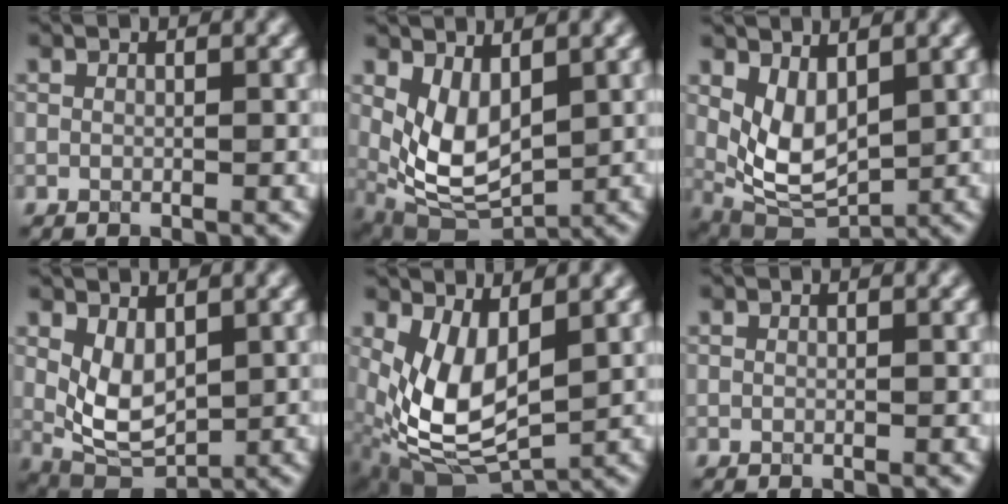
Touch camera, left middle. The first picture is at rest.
{"total": 5.4, "force": [1.2, 3.0, 4.3], "torque": [-0.092, -0.018, 0.031]}
{"total": 4.8, "force": [1.5, 2.6, 3.7], "torque": [-0.080, -0.019, 0.035]}
{"total": 4.1, "force": [1.0, 2.3, 3.2], "torque": [-0.067, -0.010, 0.027]}
{"total": 7.5, "force": [0.8, 3.7, 6.4], "torque": [-0.141, -0.011, 0.016]}
{"total": 0.0}